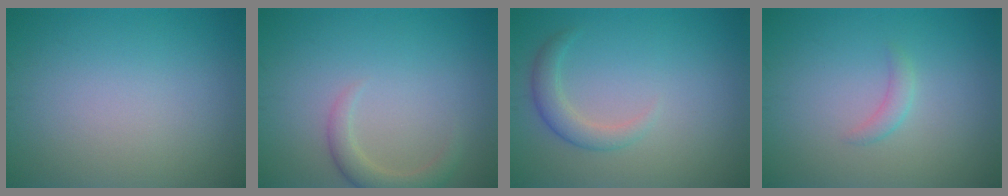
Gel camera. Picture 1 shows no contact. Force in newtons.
{"total": 2.4, "press": 2.3, "slide": 0.3}
{"total": 2.2, "press": 2.2, "slide": 0.1}
{"total": 1.2, "press": 1.1, "slide": 0.0}